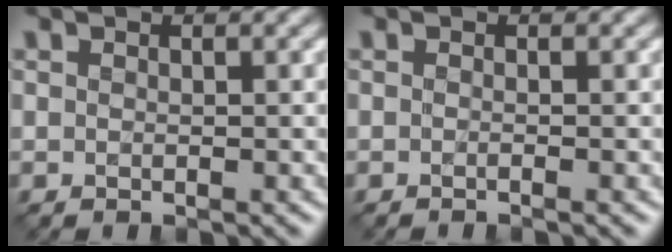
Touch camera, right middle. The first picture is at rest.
{"total": 0.9, "force": [-0.3, 0.4, 0.8], "torque": [-0.009, -0.010, -0.013]}